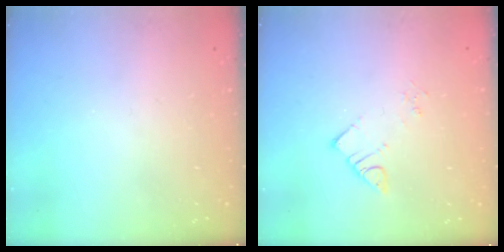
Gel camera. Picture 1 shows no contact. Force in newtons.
{"total": 2.8, "press": 2.8, "slide": 0.1}